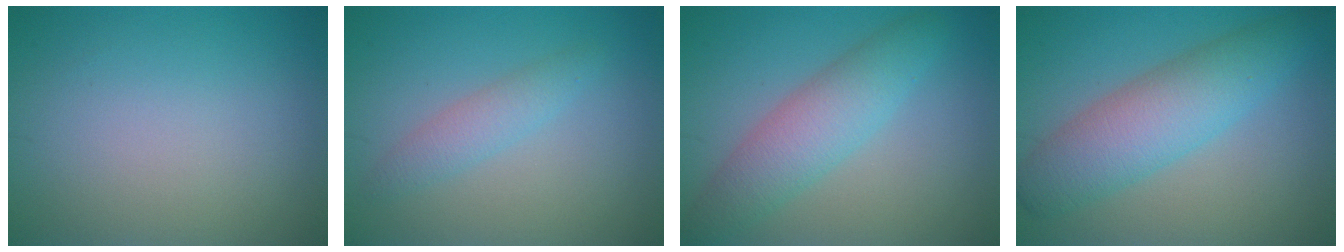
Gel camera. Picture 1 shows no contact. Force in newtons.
{"total": 2.1, "press": 2.1, "slide": 0.2}
{"total": 4.7, "press": 4.7, "slide": 0.1}
{"total": 6.2, "press": 6.2, "slide": 0.1}